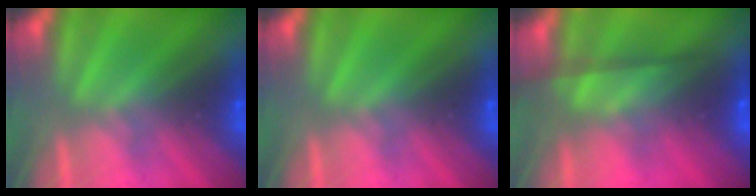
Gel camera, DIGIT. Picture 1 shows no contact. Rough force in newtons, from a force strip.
{"total": 0.0}
{"total": 7.3}